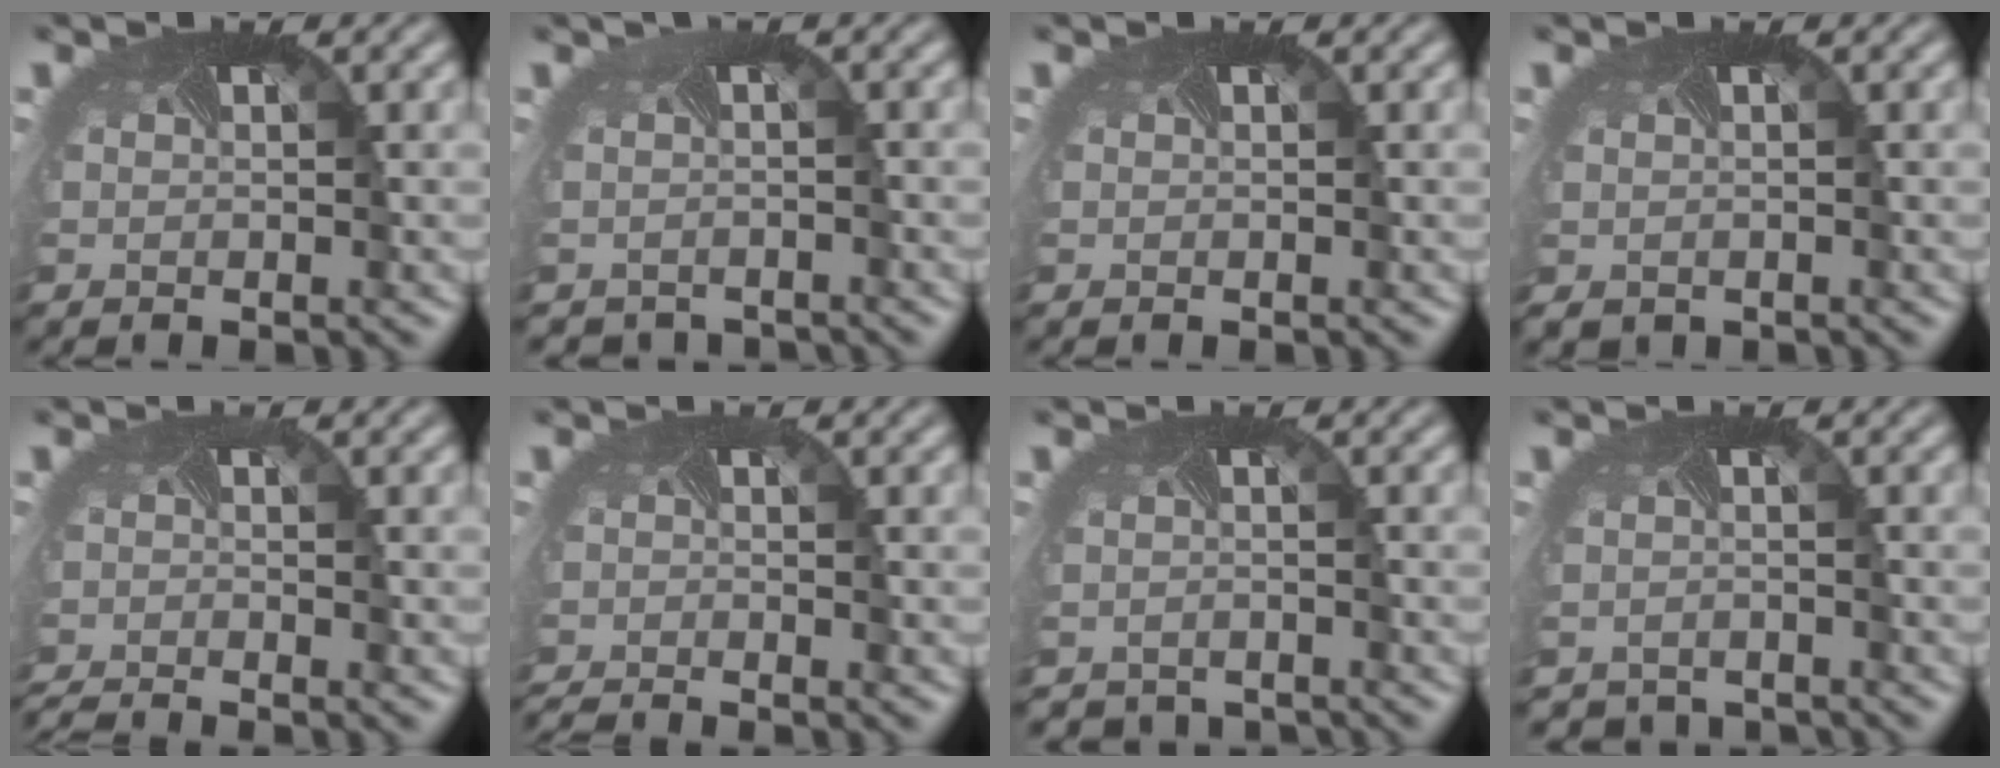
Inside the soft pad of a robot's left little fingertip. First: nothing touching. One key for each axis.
{"total": 1.4, "fx": -1.4, "fy": 0.2, "fz": 0.0, "tx": 0.006, "ty": -0.017, "tz": -0.021}
{"total": 0.0}
{"total": 1.2, "fx": -0.4, "fy": 1.0, "fz": 0.4, "tx": -0.008, "ty": -0.004, "tz": 0.002}
{"total": 3.2, "fx": -3.1, "fy": 0.1, "fz": 0.7, "tx": -0.013, "ty": -0.024, "tz": -0.059}
{"total": 2.7, "fx": -2.7, "fy": -0.1, "fz": 0.5, "tx": -0.008, "ty": -0.021, "tz": -0.050}
{"total": 2.5, "fx": -2.4, "fy": 0.2, "fz": -0.6, "tx": 0.008, "ty": -0.019, "tz": -0.037}
{"total": 2.6, "fx": -2.5, "fy": 0.4, "fz": -0.6, "tx": 0.009, "ty": -0.019, "tz": -0.039}